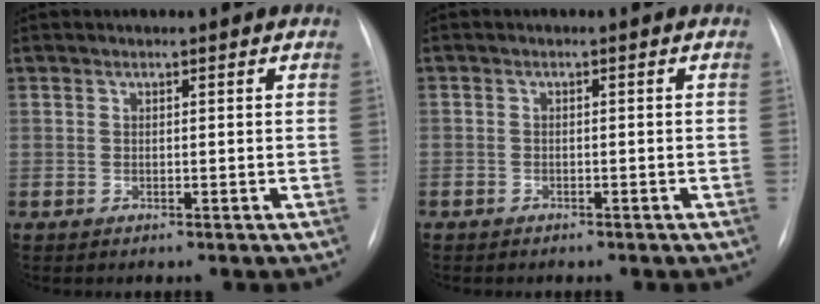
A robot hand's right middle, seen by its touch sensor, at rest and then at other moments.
{"total": 1.6, "force": [-1.3, 0.8, 0.5], "torque": [-0.008, 0.002, -0.012]}